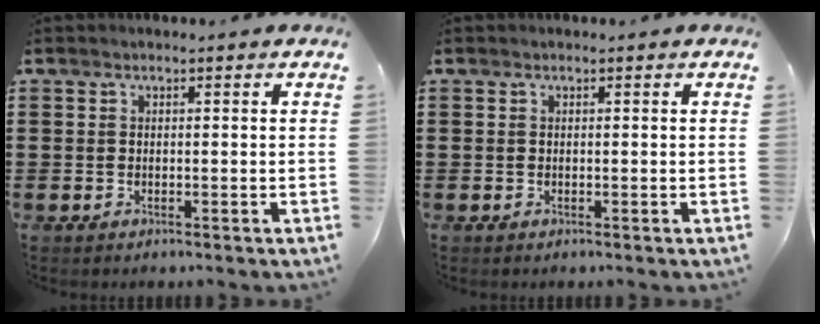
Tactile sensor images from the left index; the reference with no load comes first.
{"total": 0.0}